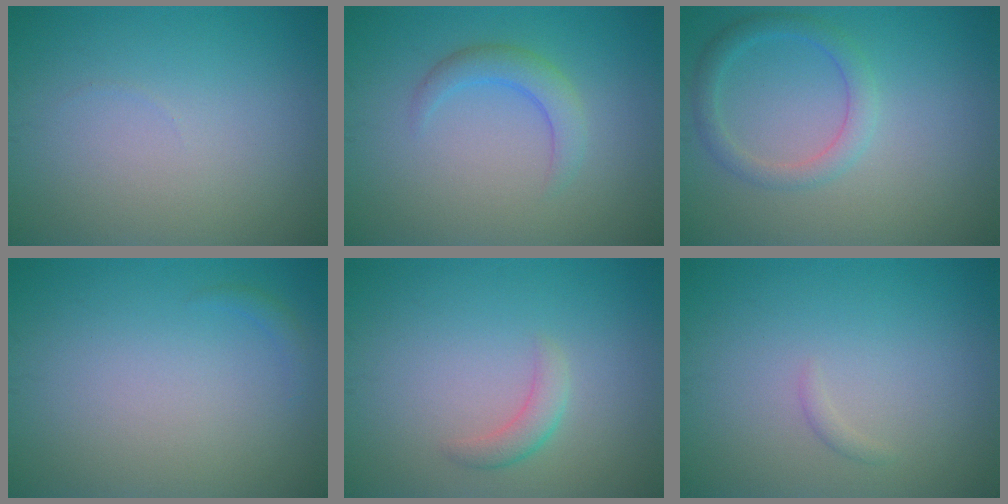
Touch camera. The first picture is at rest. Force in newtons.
{"total": 2.4, "press": 2.4, "slide": 0.0}
{"total": 2.4, "press": 2.4, "slide": 0.1}
{"total": 0.7, "press": 0.7, "slide": 0.1}
{"total": 1.7, "press": 1.7, "slide": 0.1}
{"total": 0.6, "press": 0.6, "slide": 0.1}